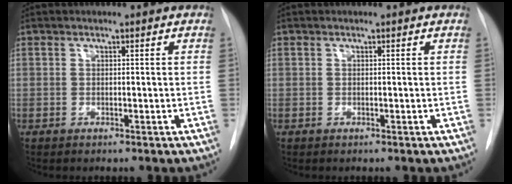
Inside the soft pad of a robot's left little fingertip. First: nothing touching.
{"total": 0.0}